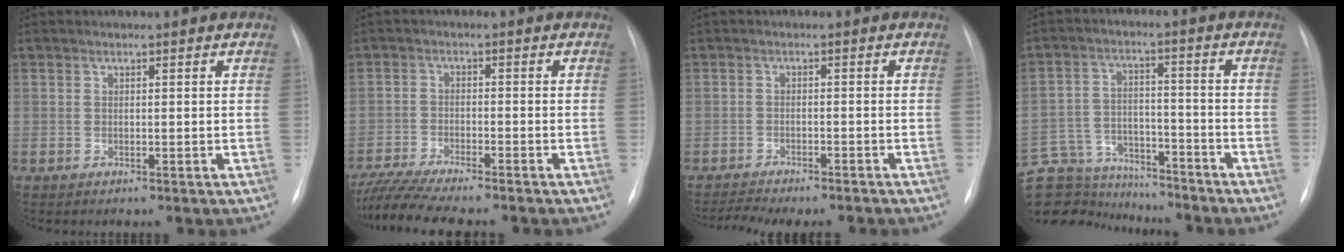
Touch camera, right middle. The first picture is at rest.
{"total": 10.0, "force": [-8.8, 0.0, 4.8], "torque": [-0.078, -0.017, -0.141]}
{"total": 9.8, "force": [-8.9, 1.2, 3.9], "torque": [-0.052, -0.001, -0.117]}
{"total": 17.2, "force": [-15.9, 5.1, 4.2], "torque": [-0.104, 0.025, -0.246]}